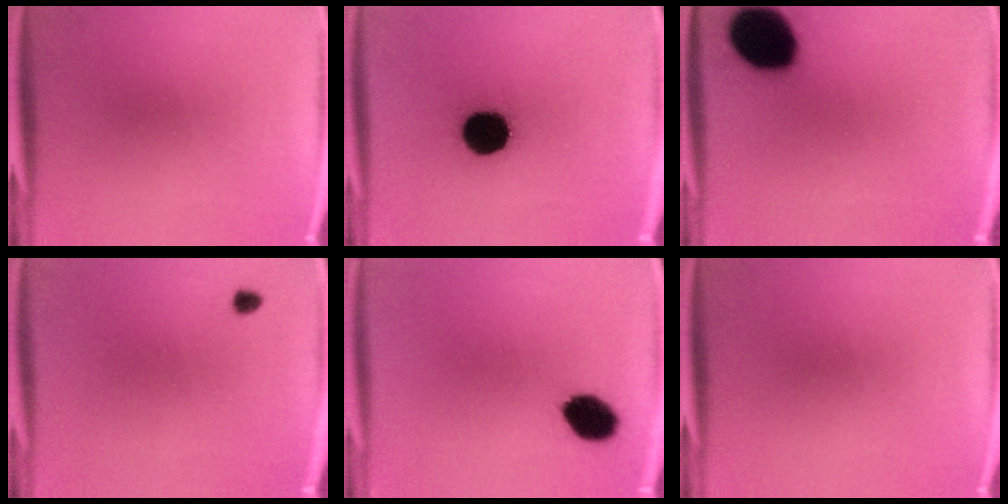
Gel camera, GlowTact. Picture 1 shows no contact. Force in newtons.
{"total": 14.5}
{"total": 19.1}
{"total": 1.2}
{"total": 8.9}
{"total": 0.0}